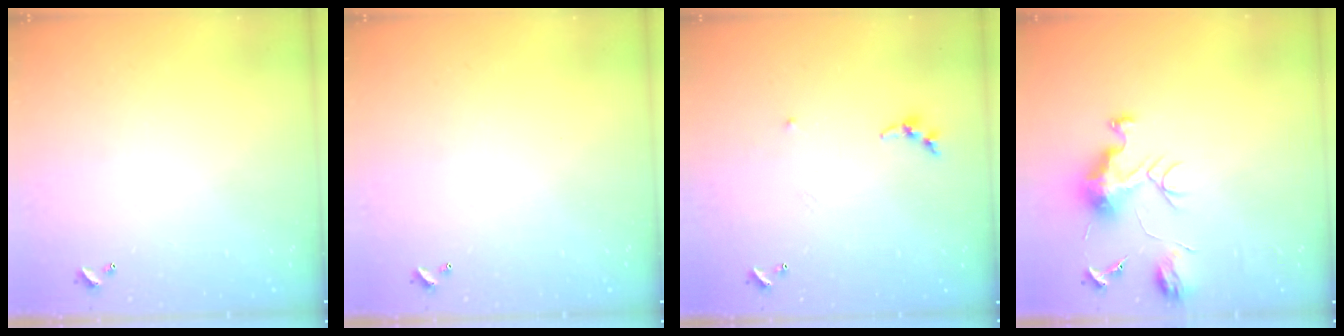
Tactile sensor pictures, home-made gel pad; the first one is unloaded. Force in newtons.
{"total": 0.0}
{"total": 7.4, "press": 7.3, "slide": 0.9}
{"total": 8.7, "press": 8.7, "slide": 0.7}